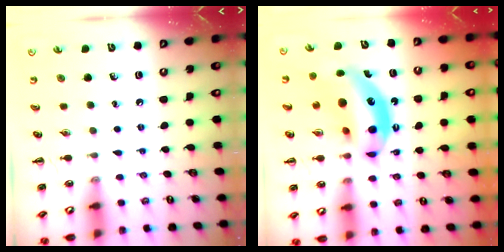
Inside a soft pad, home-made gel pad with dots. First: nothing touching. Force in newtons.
{"total": 12.3, "press": 12.0, "slide": 2.8}